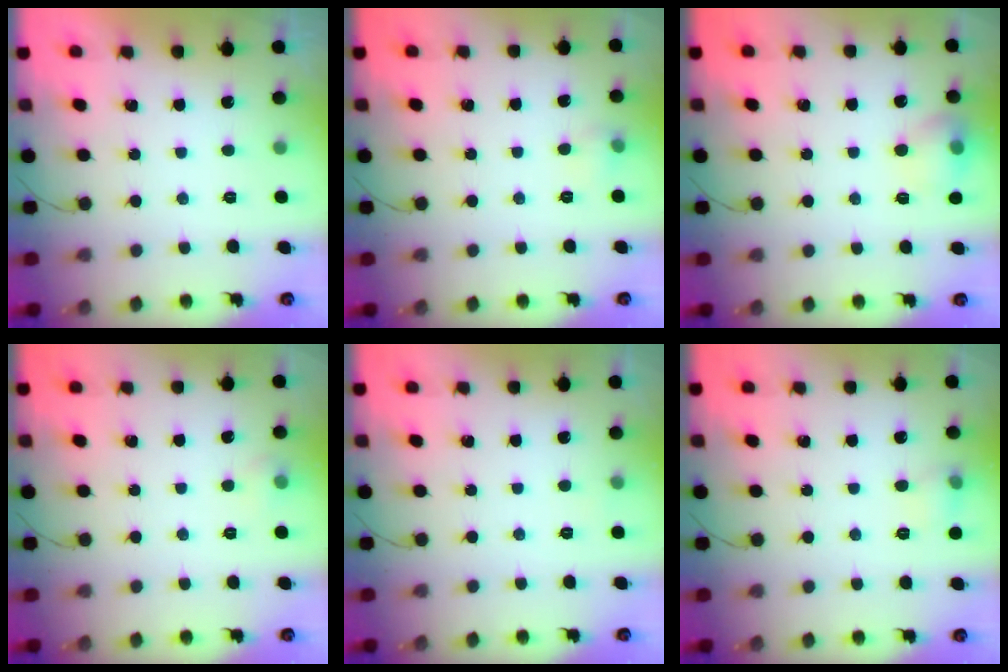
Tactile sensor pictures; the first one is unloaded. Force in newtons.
{"total": 4.0, "press": 3.7, "slide": 1.5}
{"total": 10.0, "press": 9.9, "slide": 1.3}
{"total": 4.2, "press": 3.9, "slide": 1.7}
{"total": 6.6, "press": 1.7, "slide": 6.4}
{"total": 6.3, "press": 6.0, "slide": 1.7}